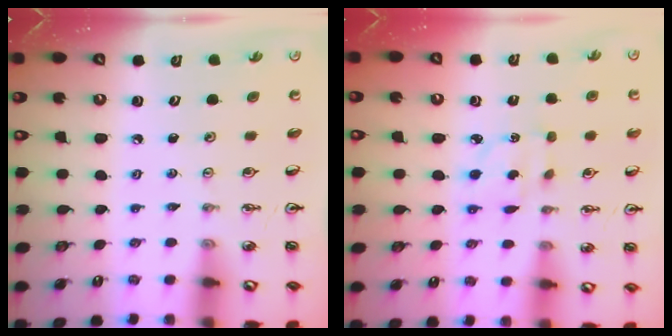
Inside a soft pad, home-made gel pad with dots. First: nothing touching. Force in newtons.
{"total": 2.6, "press": 2.5, "slide": 0.3}